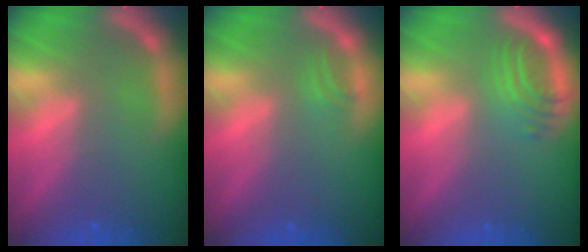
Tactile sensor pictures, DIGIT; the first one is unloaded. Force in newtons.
{"total": 0.9}
{"total": 4.0}